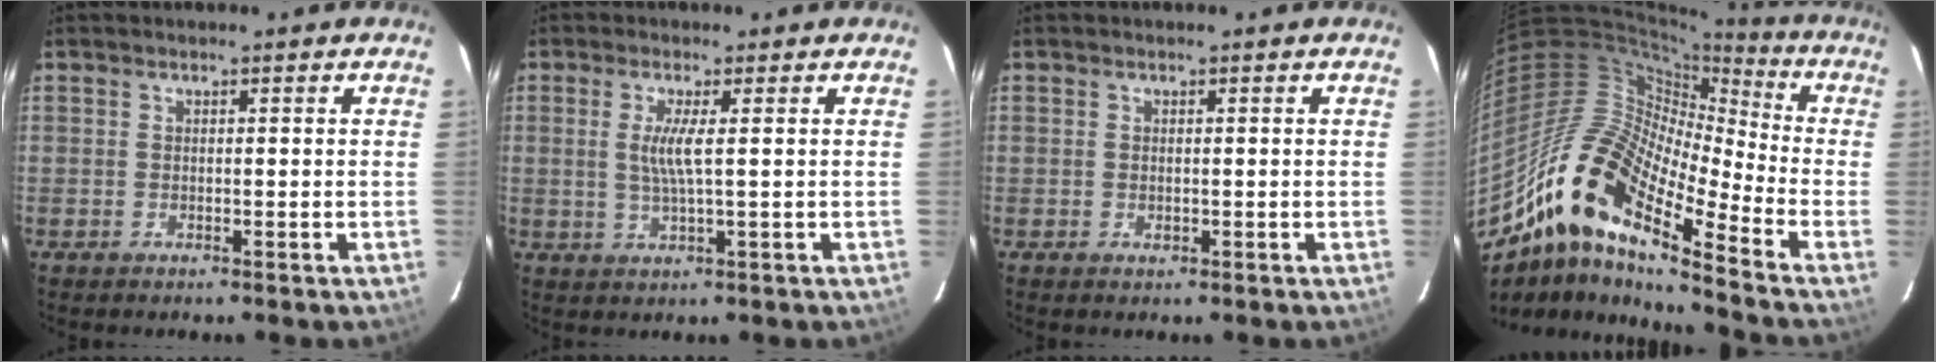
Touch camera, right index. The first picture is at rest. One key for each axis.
{"total": 4.1, "fx": 0.7, "fy": -0.1, "fz": 4.0, "tx": -0.080, "ty": -0.007, "tz": 0.012}
{"total": 0.7, "fx": -0.1, "fy": 0.6, "fz": 0.4, "tx": -0.006, "ty": 0.000, "tz": 0.000}
{"total": 19.7, "fx": -12.4, "fy": 4.6, "fz": 14.6, "tx": -0.242, "ty": -0.015, "tz": -0.258}